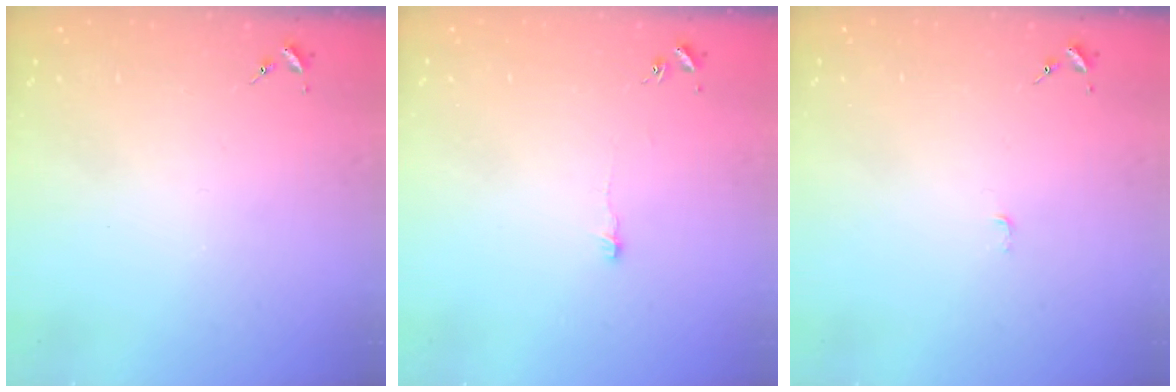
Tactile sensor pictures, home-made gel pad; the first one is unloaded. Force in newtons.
{"total": 4.5, "press": 4.5, "slide": 0.4}
{"total": 2.7, "press": 2.7, "slide": 0.3}